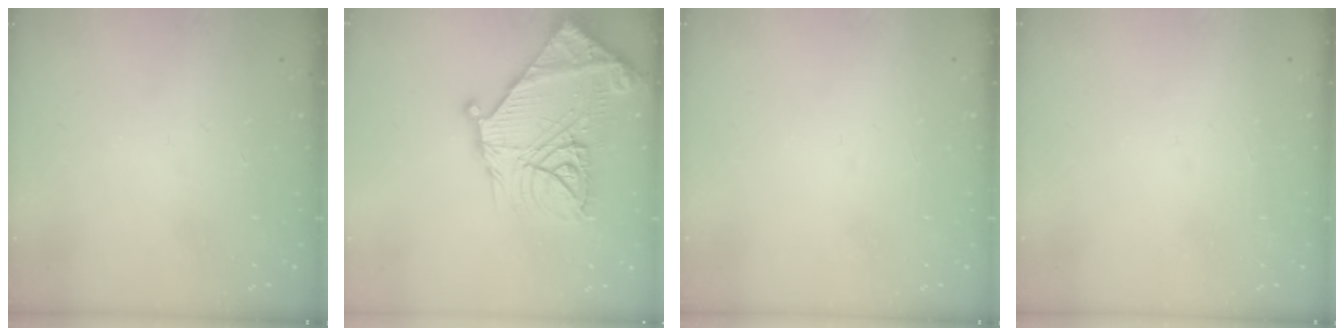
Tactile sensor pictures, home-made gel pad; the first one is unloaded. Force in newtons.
{"total": 28.1, "press": 27.9, "slide": 3.3}
{"total": 1.5, "press": 1.5, "slide": 0.1}
{"total": 1.5, "press": 1.5, "slide": 0.1}